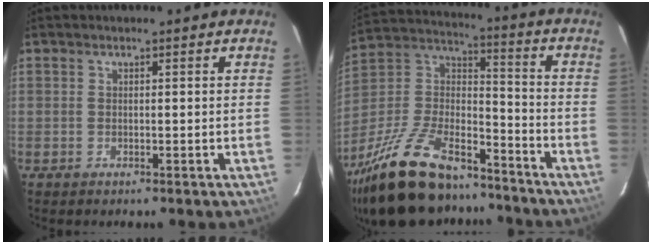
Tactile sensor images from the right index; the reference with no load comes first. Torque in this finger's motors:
{"motor_torque": [1.07, -1.07, 0.96, 0.21]}